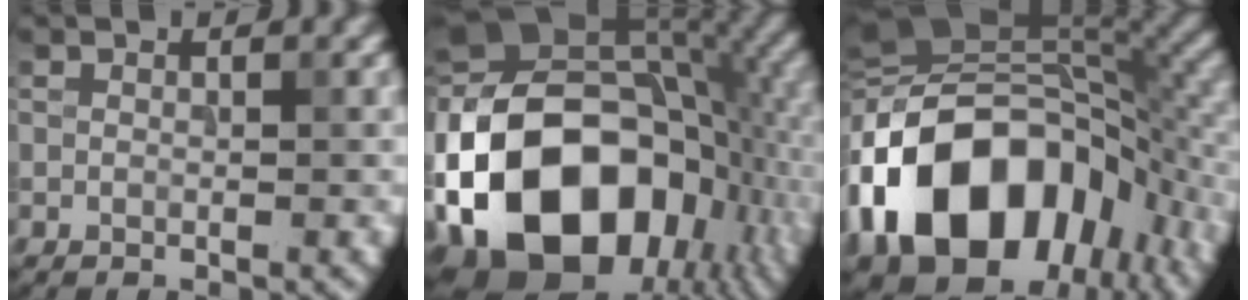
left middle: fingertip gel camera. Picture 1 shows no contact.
{"total": 19.9, "force": [-6.3, 13.8, 13.0], "torque": [-0.251, -0.004, -0.109]}
{"total": 18.1, "force": [-5.0, 12.5, 12.1], "torque": [-0.224, 0.001, -0.085]}